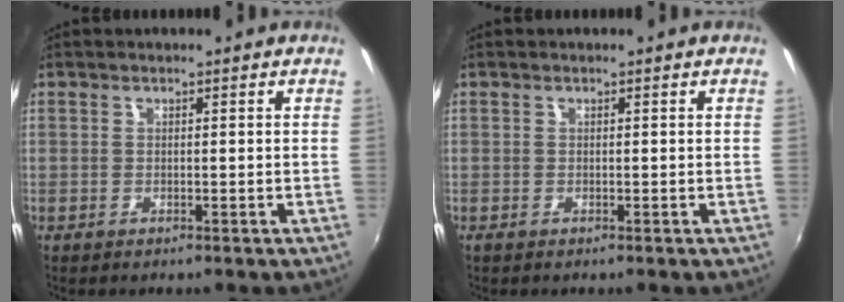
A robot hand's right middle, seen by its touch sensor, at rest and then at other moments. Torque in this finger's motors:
{"motor_torque": [0.13, -0.13, 0.09, 0.07]}